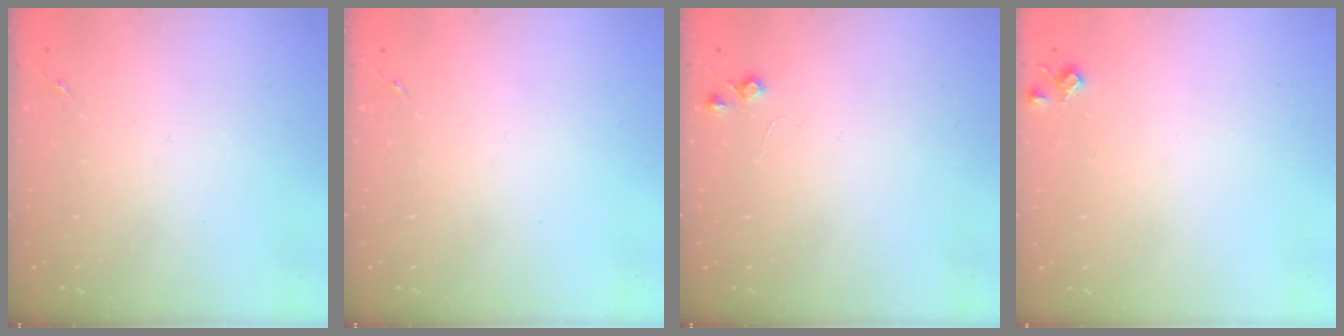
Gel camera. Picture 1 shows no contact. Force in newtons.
{"total": 0.0}
{"total": 4.9, "press": 4.8, "slide": 0.8}
{"total": 5.7, "press": 5.6, "slide": 0.9}